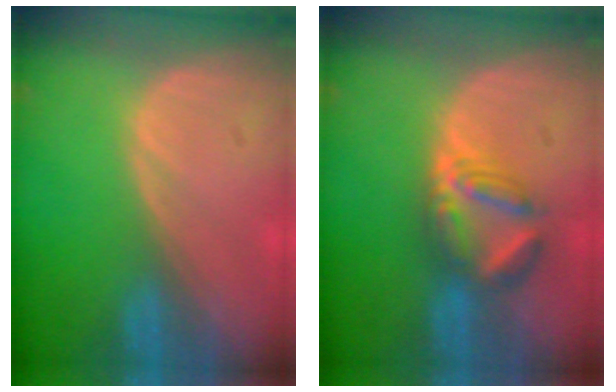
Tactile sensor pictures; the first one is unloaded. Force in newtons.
{"total": 5.8, "press": 5.7, "slide": 1.2}